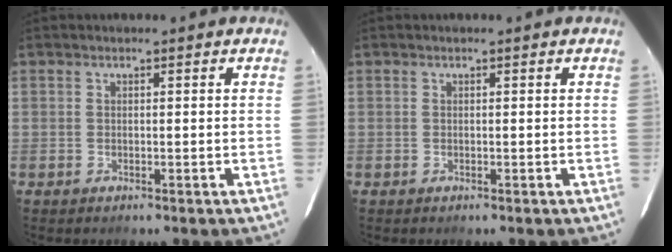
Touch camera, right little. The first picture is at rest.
{"total": 0.0}